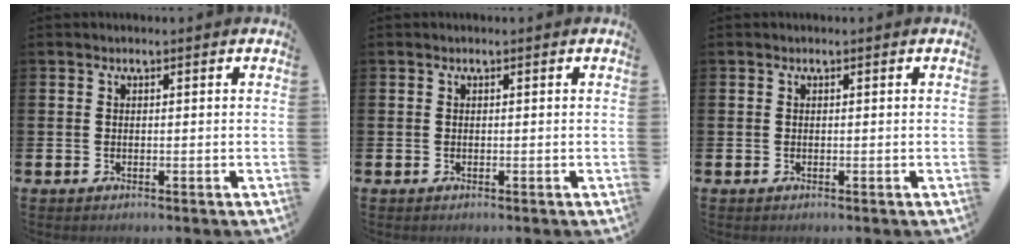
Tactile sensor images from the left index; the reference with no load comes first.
{"total": 0.0}
{"total": 0.0}